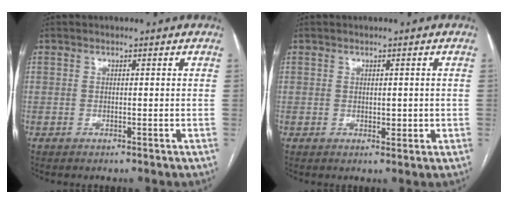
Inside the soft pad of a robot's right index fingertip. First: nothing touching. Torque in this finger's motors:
{"motor_torque": [0.17, 0.33, 0.05, 0.05]}